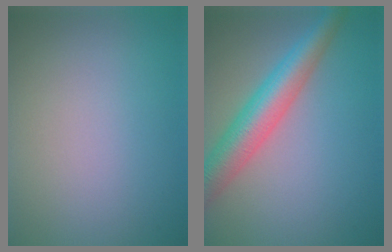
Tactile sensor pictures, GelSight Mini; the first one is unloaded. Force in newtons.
{"total": 6.1, "press": 6.1, "slide": 0.2}